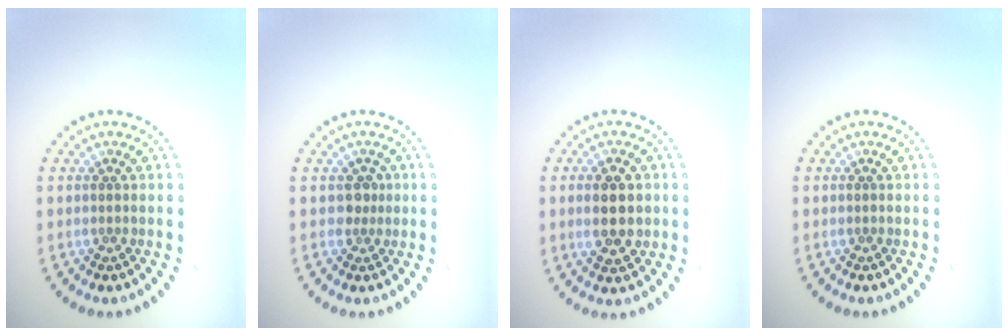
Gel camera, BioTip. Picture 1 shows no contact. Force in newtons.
{"total": 1.3, "press": 1.0, "slide": 0.8}
{"total": 4.1, "press": 4.1, "slide": 0.1}
{"total": 0.0}